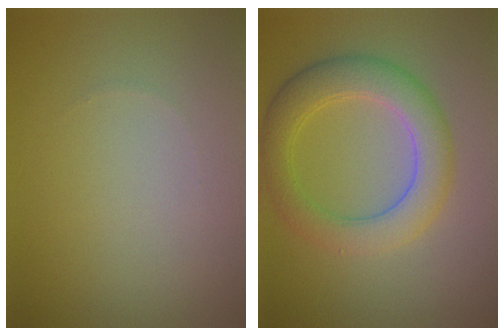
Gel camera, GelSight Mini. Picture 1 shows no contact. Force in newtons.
{"total": 5.1, "press": 5.1, "slide": 0.2}